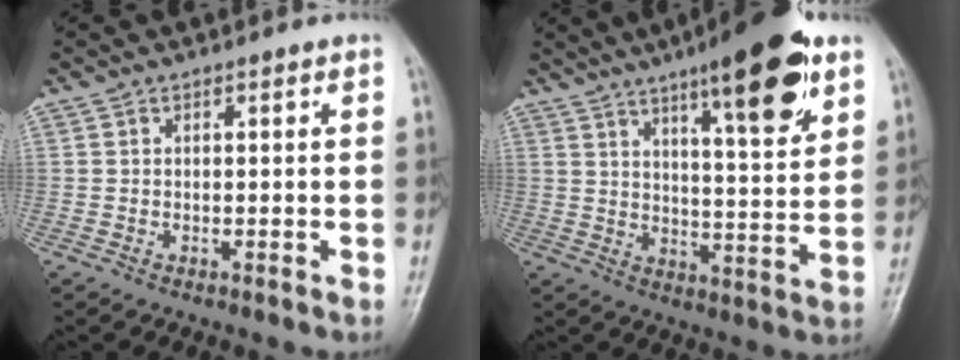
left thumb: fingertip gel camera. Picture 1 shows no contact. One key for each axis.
{"total": 17.0, "fx": 9.9, "fy": 3.9, "fz": 13.2, "tx": -0.171, "ty": -0.046, "tz": 0.149}